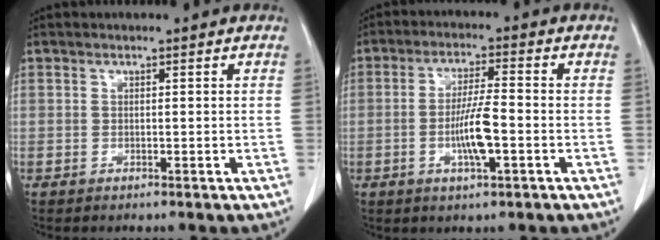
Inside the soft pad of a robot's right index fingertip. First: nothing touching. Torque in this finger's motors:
{"motor_torque": [0.27, 0.15, 0.17, 0.05]}